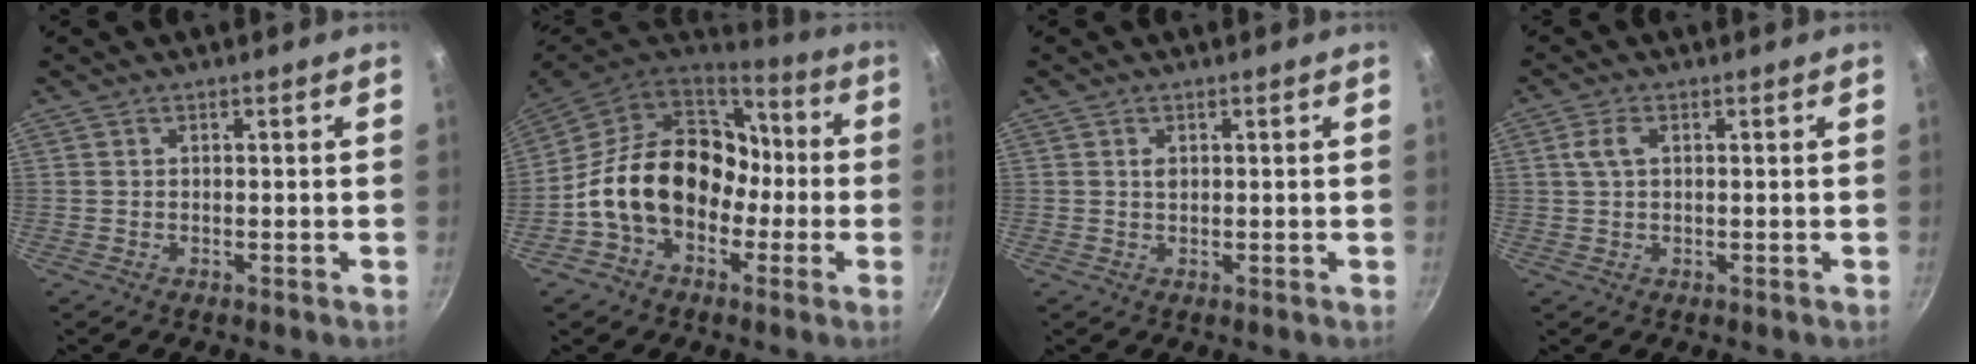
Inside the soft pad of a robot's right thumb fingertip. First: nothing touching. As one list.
[{"total": 20.0, "force": [-2.3, 15.0, 13.0], "torque": [-0.185, 0.062, -0.041]}, {"total": 1.1, "force": [0.4, 0.7, 0.7], "torque": [-0.011, 0.000, 0.006]}, {"total": 3.0, "force": [0.8, 1.6, 2.4], "torque": [-0.048, 0.007, 0.015]}]